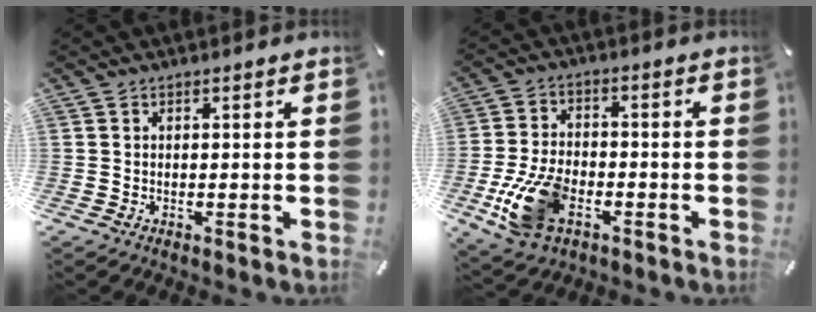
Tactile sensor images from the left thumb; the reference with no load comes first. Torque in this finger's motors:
{"motor_torque": [1.14, 1.74, 0.41, 0.05, 0.24]}